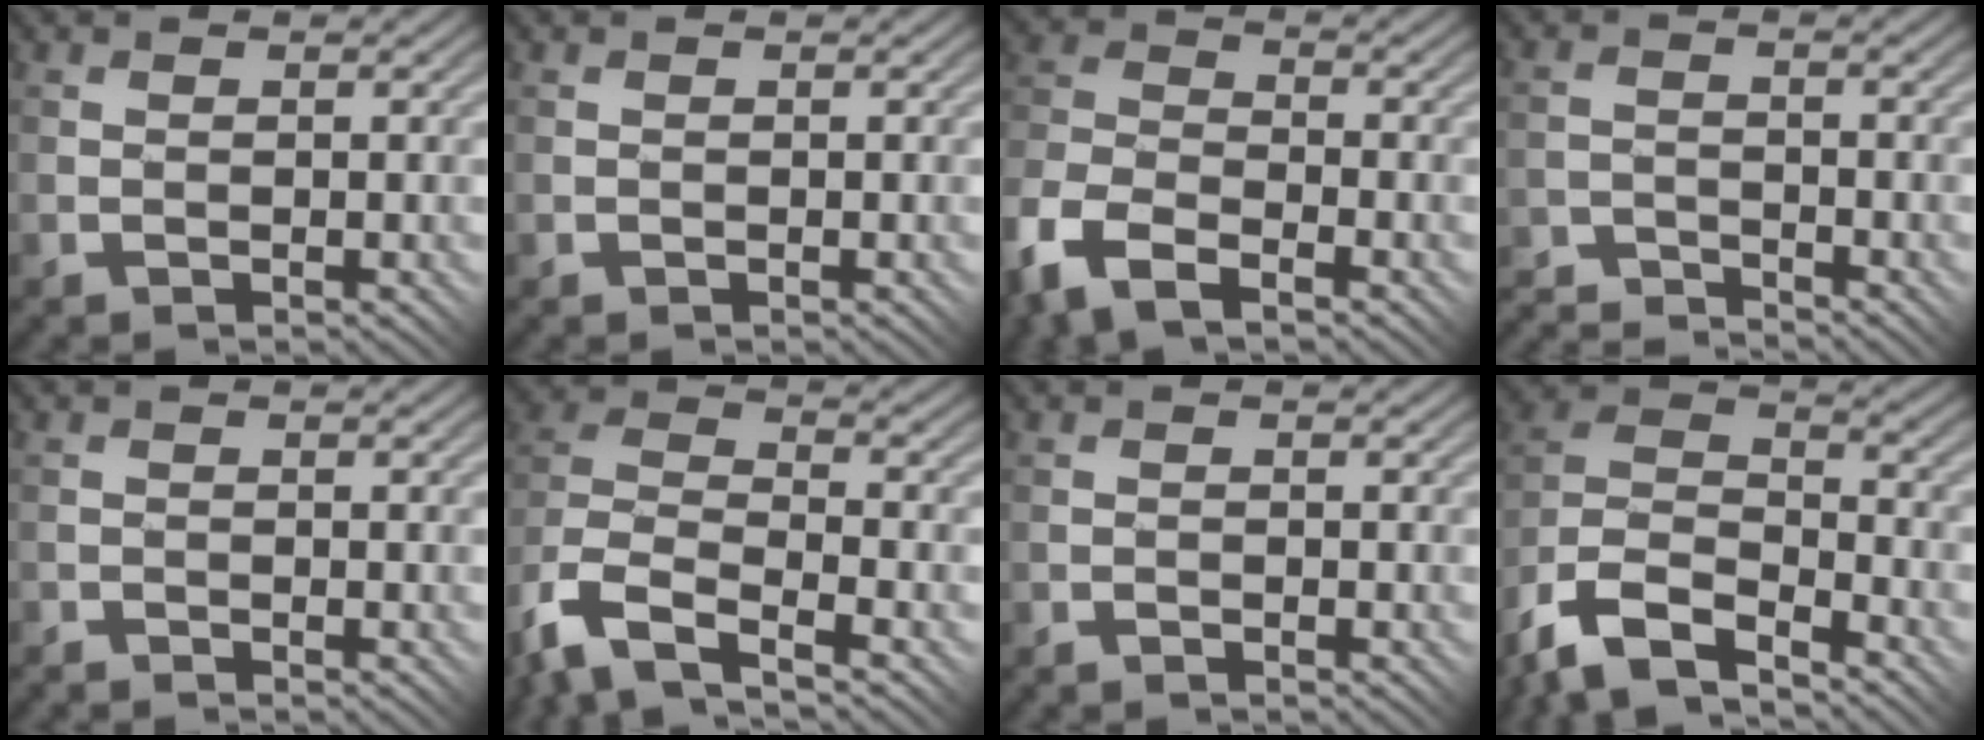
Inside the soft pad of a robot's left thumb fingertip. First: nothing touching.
{"total": 0.0}
{"total": 9.9, "force": [-6.3, 5.1, 5.7], "torque": [-0.137, -0.018, -0.129]}
{"total": 5.6, "force": [-5.5, 0.7, 0.3], "torque": [0.001, 0.005, -0.098]}
{"total": 0.9, "force": [-0.7, -0.2, -0.5], "torque": [0.012, 0.003, -0.017]}
{"total": 10.7, "force": [-7.6, 3.5, 6.8], "torque": [-0.150, -0.008, -0.160]}
{"total": 0.6, "force": [-0.6, -0.1, -0.2], "torque": [0.007, 0.003, -0.013]}
{"total": 12.4, "force": [-9.5, 4.6, 6.6], "torque": [-0.146, -0.003, -0.193]}